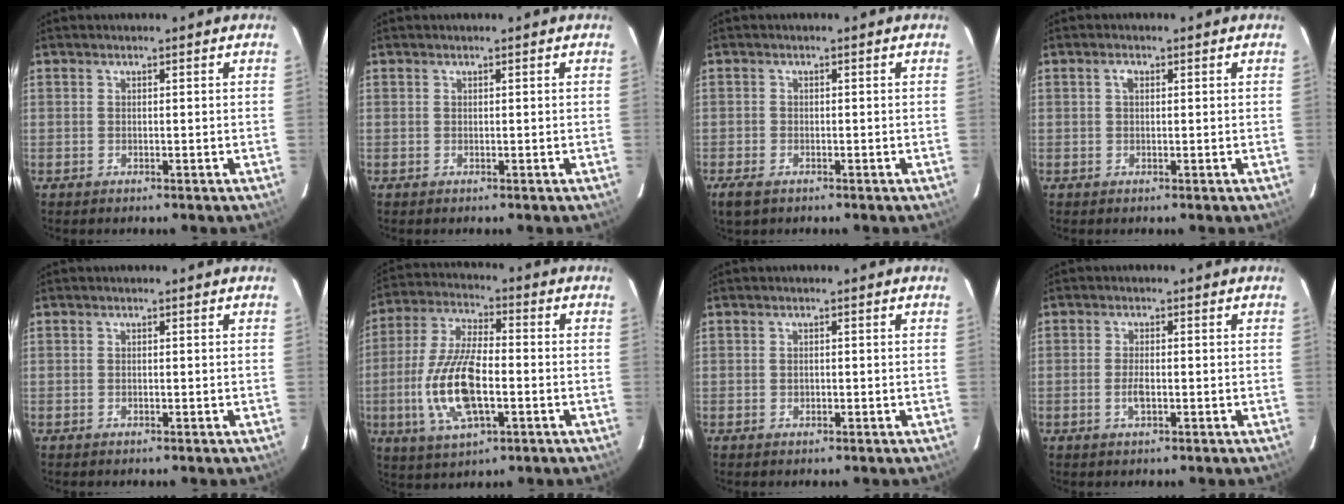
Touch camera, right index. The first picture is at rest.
{"total": 0.0}
{"total": 3.3, "force": [-2.2, 1.7, 1.8], "torque": [-0.041, -0.010, -0.042]}
{"total": 1.2, "force": [0.3, 0.7, 0.9], "torque": [-0.016, 0.006, 0.004]}
{"total": 0.0}
{"total": 15.0, "force": [-3.6, 5.7, 13.4], "torque": [-0.286, -0.005, -0.067]}
{"total": 0.9, "force": [-0.2, 0.7, 0.4], "torque": [-0.006, 0.000, -0.003]}
{"total": 2.7, "force": [-0.8, 1.0, 2.3], "torque": [-0.048, -0.002, -0.016]}